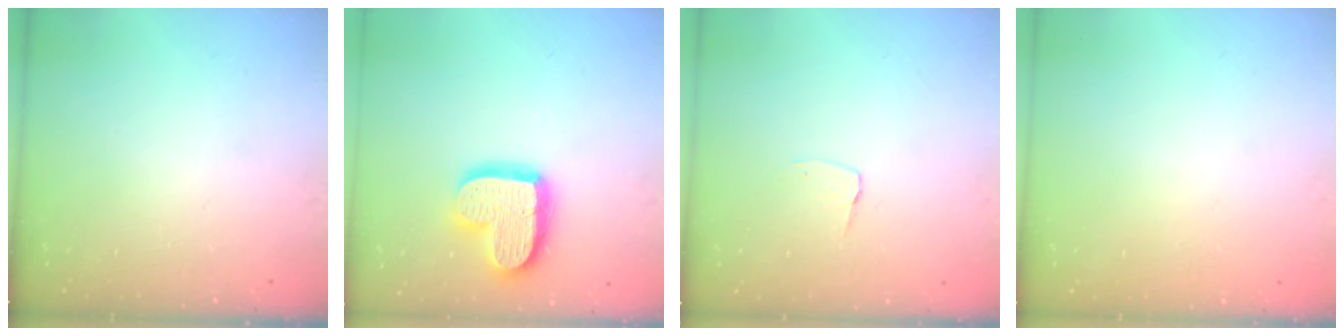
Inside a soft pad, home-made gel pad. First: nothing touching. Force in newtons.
{"total": 16.7, "press": 16.6, "slide": 1.2}
{"total": 3.0, "press": 3.0, "slide": 0.3}
{"total": 0.0}